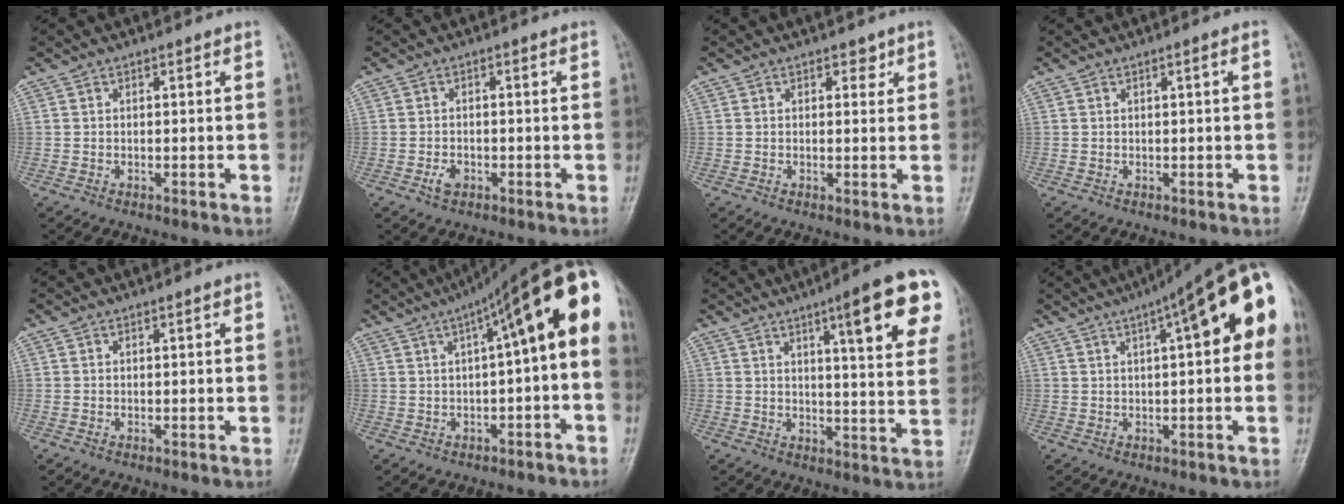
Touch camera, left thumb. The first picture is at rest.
{"total": 2.4, "force": [-1.1, 1.6, 1.4], "torque": [-0.021, 0.006, -0.019]}
{"total": 2.0, "force": [1.1, 1.2, 1.0], "torque": [0.002, -0.004, 0.014]}
{"total": 1.5, "force": [0.2, 0.2, 1.5], "torque": [-0.026, 0.004, 0.003]}
{"total": 0.7, "force": [0.1, 0.2, 0.6], "torque": [-0.008, 0.001, 0.002]}
{"total": 16.7, "force": [2.9, 4.6, 15.8], "torque": [-0.211, 0.051, 0.033]}
{"total": 16.8, "force": [7.6, 3.1, 14.6], "torque": [-0.162, -0.024, 0.096]}
{"total": 18.4, "force": [5.5, 5.6, 16.7], "torque": [-0.220, 0.035, 0.066]}